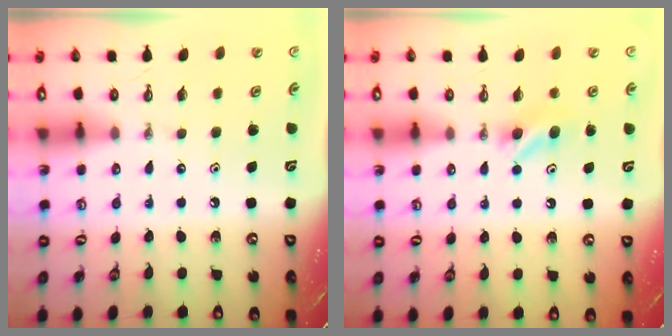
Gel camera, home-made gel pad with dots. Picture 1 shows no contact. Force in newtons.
{"total": 4.7, "press": 4.3, "slide": 2.0}